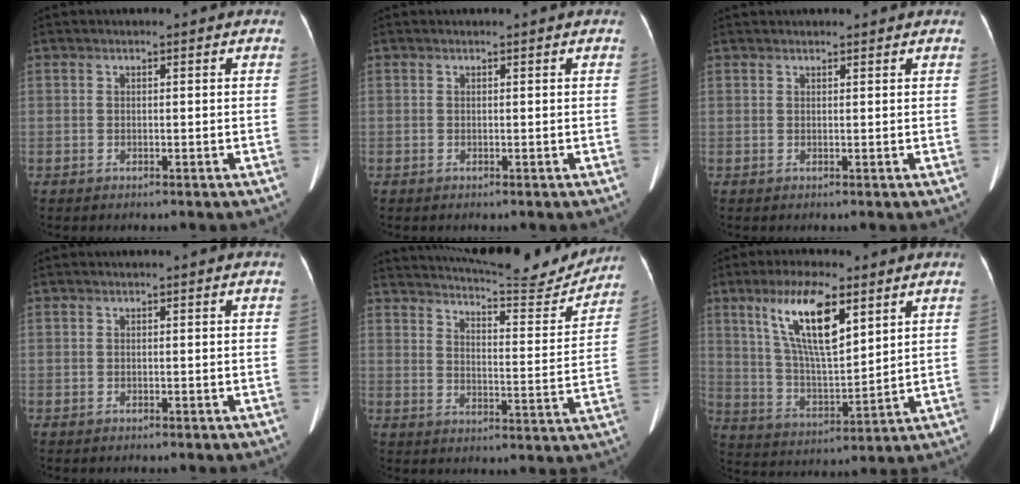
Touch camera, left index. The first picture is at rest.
{"total": 0.0}
{"total": 3.1, "force": [2.9, 0.6, 0.9], "torque": [-0.011, 0.029, 0.039]}
{"total": 0.0}
{"total": 17.7, "force": [17.0, 1.3, 4.8], "torque": [-0.078, -0.053, 0.224]}
{"total": 13.0, "force": [6.7, 3.3, 10.6], "torque": [-0.211, 0.009, 0.130]}